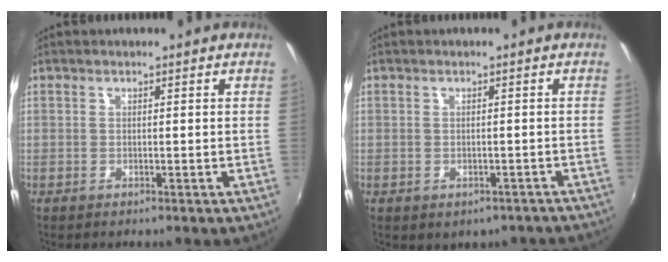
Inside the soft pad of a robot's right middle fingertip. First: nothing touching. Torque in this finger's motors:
{"motor_torque": [1.05, -1.09, 0.08, 0.06]}